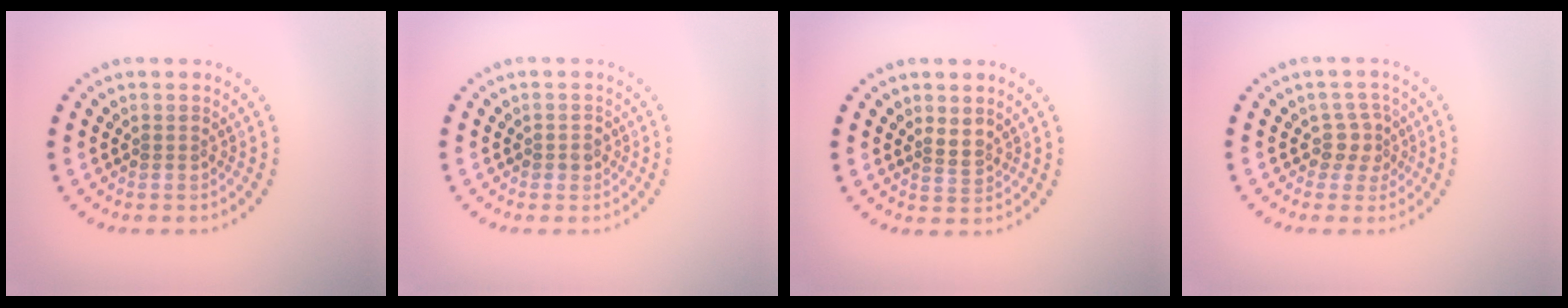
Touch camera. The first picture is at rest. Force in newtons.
{"total": 0.9, "press": 0.9, "slide": 0.2}
{"total": 1.6, "press": 1.2, "slide": 1.0}
{"total": 2.2, "press": 1.7, "slide": 1.5}